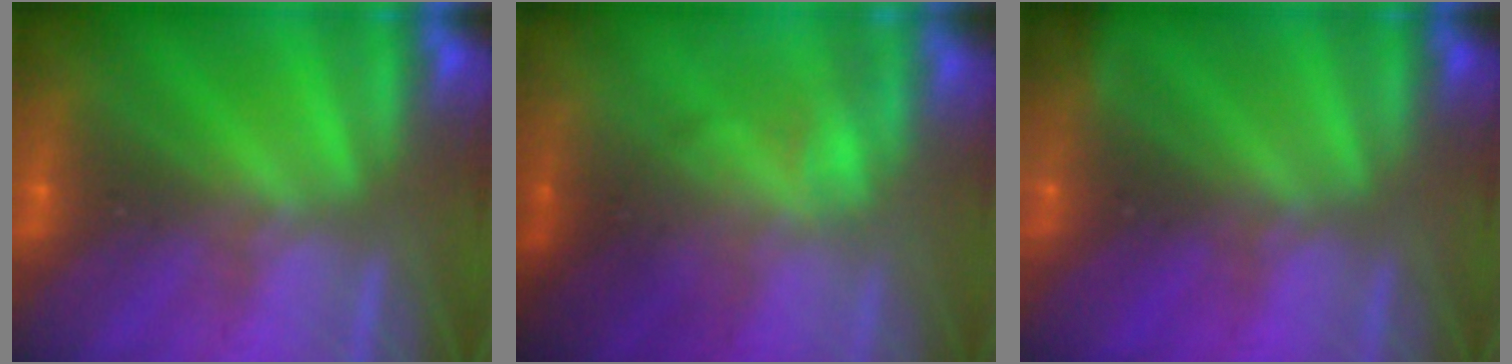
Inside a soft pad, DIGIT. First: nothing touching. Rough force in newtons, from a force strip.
{"total": 1.8}
{"total": 2.4}